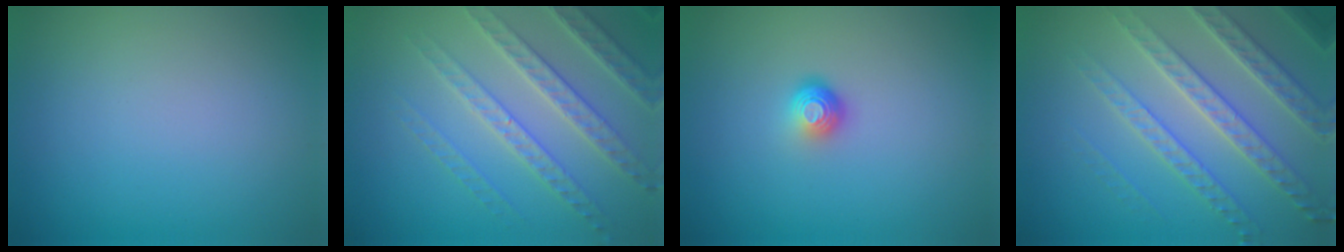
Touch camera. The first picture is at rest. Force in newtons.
{"total": 5.1, "press": 4.4, "slide": 2.5}
{"total": 1.9, "press": 1.3, "slide": 1.4}
{"total": 4.8, "press": 4.6, "slide": 1.3}